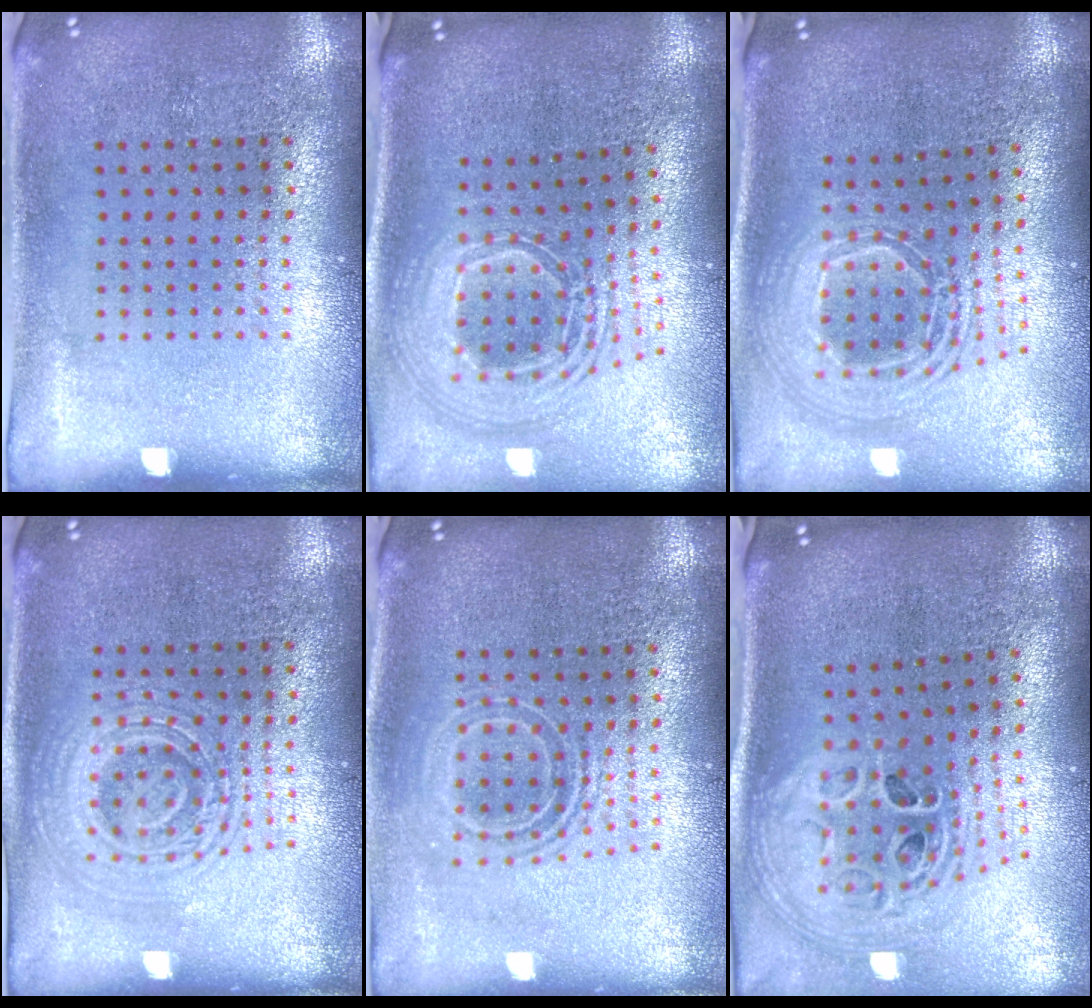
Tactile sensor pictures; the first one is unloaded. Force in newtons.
{"total": 2.5, "press": 1.8, "slide": 1.7}
{"total": 2.4, "press": 1.8, "slide": 1.6}
{"total": 2.8, "press": 2.7, "slide": 0.5}
{"total": 1.8, "press": 1.3, "slide": 1.1}
{"total": 2.8, "press": 2.0, "slide": 1.9}